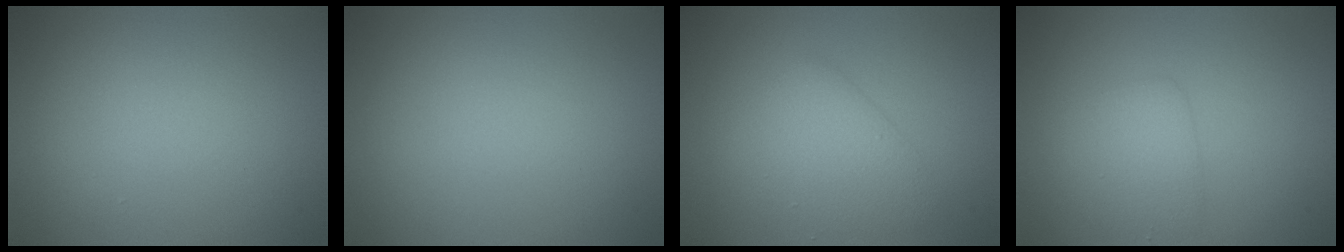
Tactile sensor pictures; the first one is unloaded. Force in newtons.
{"total": 0.0}
{"total": 3.1, "press": 3.1, "slide": 0.1}
{"total": 2.6, "press": 2.6, "slide": 0.0}